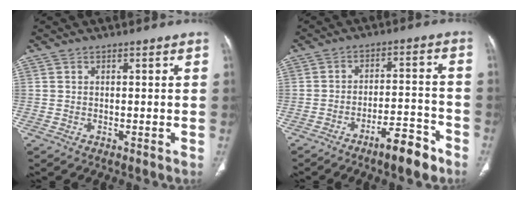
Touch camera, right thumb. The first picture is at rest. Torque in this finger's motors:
{"motor_torque": [1.29, 1.34, -0.15, 0.04, 0.22]}